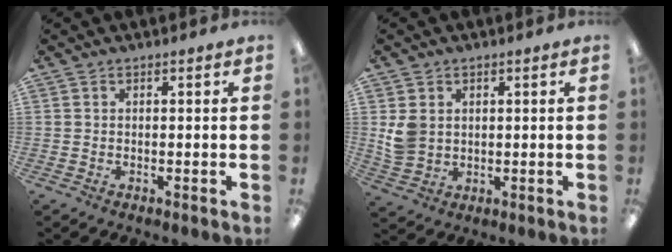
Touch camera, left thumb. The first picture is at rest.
{"total": 5.5, "force": [1.5, 4.5, 2.8], "torque": [-0.052, 0.008, 0.034]}